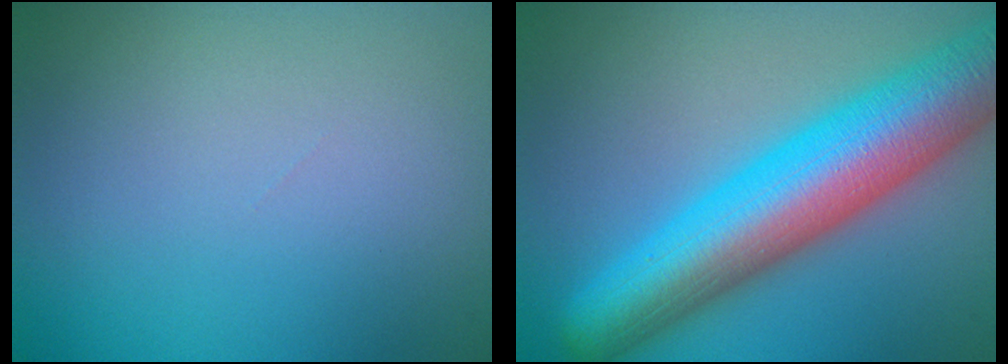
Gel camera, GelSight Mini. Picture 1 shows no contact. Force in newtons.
{"total": 12.1, "press": 12.1, "slide": 0.3}